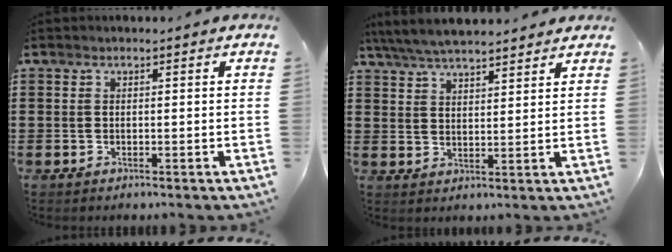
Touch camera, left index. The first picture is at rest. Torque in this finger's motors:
{"motor_torque": [1.04, -1.10, 0.52, 0.20]}